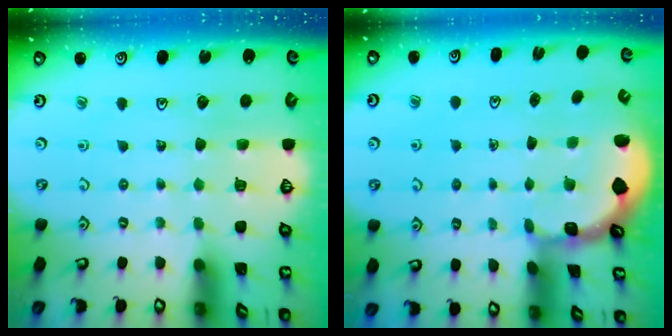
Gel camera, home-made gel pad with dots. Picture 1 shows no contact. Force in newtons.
{"total": 1.2, "press": 1.1, "slide": 0.5}